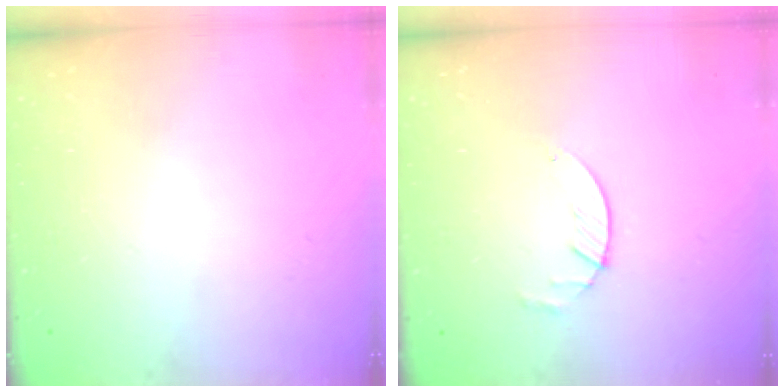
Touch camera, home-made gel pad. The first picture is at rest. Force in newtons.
{"total": 2.9, "press": 2.9, "slide": 0.4}